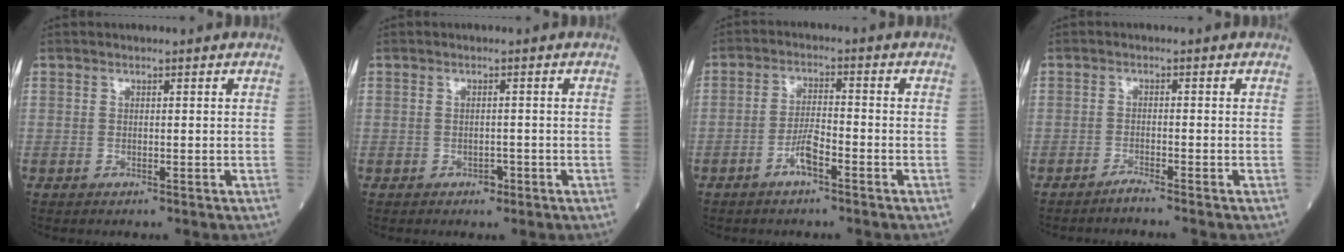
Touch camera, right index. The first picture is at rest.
{"total": 1.3, "force": [-0.7, 0.8, 0.7], "torque": [-0.007, 0.002, -0.009]}
{"total": 4.0, "force": [-2.3, 0.7, 3.2], "torque": [-0.062, 0.005, -0.046]}
{"total": 1.7, "force": [-1.5, -0.6, 0.4], "torque": [-0.008, 0.000, -0.029]}